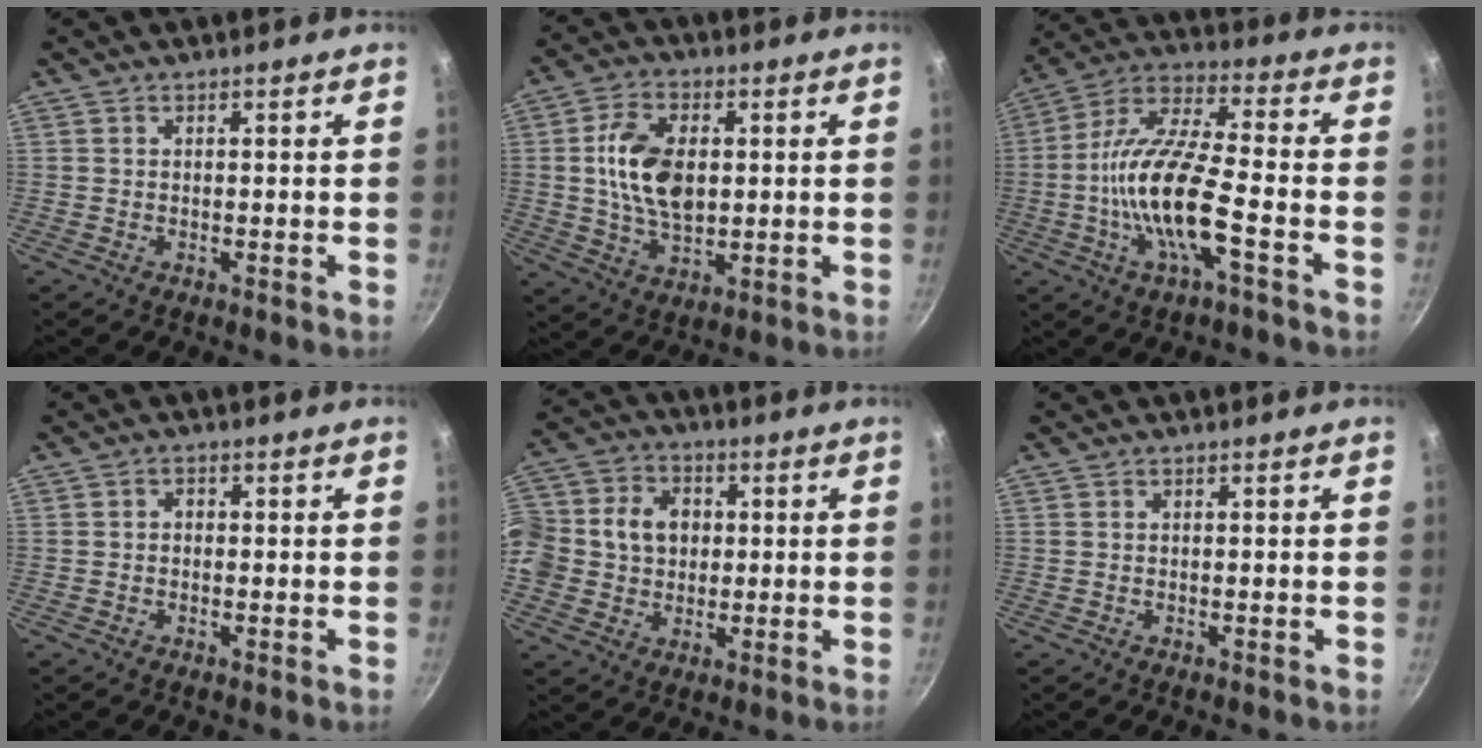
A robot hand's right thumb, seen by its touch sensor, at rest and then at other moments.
{"total": 12.1, "force": [1.3, 7.5, 9.5], "torque": [-0.157, 0.001, 0.021]}
{"total": 16.2, "force": [-4.4, 4.9, 14.8], "torque": [-0.287, 0.036, -0.097]}
{"total": 1.4, "force": [-0.2, 1.2, 0.7], "torque": [-0.010, 0.007, -0.007]}
{"total": 15.8, "force": [1.0, 13.7, 7.8], "torque": [-0.153, 0.031, 0.008]}
{"total": 0.0}